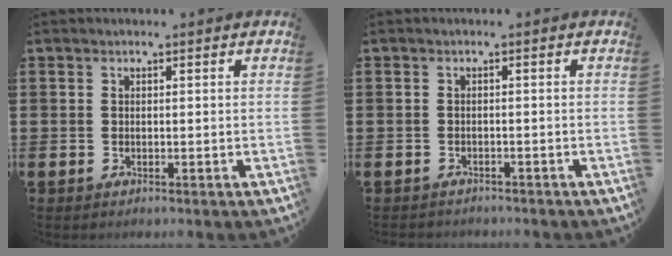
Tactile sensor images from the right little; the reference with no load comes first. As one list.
[{"total": 0.7, "force": [-0.7, 0.2, 0.0], "torque": [-0.002, 0.001, -0.015]}]